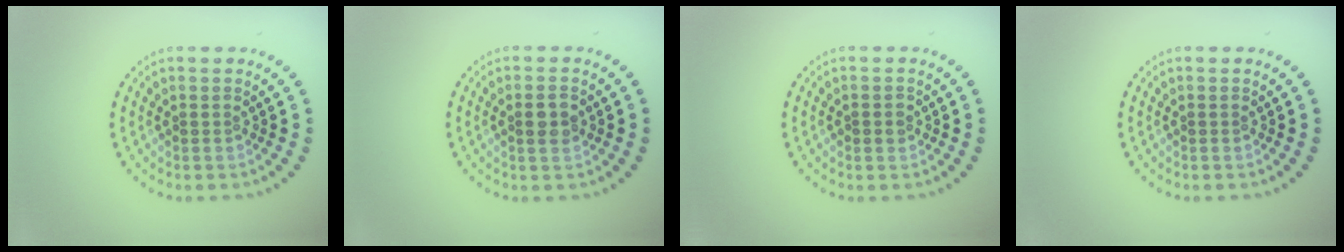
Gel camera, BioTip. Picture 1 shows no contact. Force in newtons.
{"total": 1.8, "press": 1.7, "slide": 0.4}
{"total": 1.1, "press": 1.1, "slide": 0.2}
{"total": 0.0}